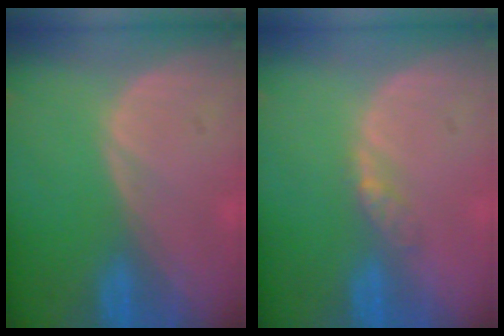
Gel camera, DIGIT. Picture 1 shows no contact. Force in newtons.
{"total": 2.2, "press": 1.9, "slide": 1.2}